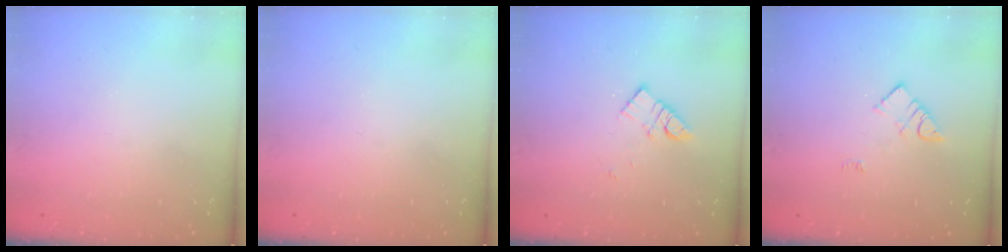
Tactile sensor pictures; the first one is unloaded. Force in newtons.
{"total": 0.0}
{"total": 8.1, "press": 8.1, "slide": 0.4}
{"total": 3.6, "press": 3.6, "slide": 0.4}